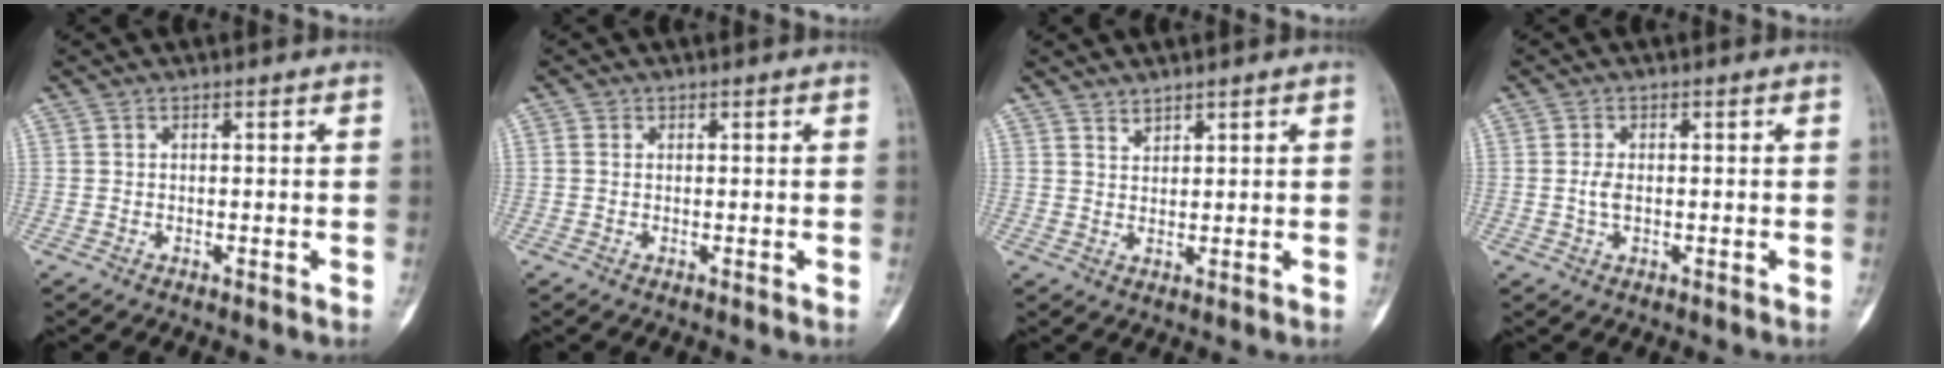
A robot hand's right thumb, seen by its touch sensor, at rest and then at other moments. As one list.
[{"total": 1.0, "force": [0.2, 0.8, 0.6], "torque": [-0.012, 0.002, 0.002]}, {"total": 1.8, "force": [1.7, 0.4, 0.4], "torque": [0.009, -0.016, 0.029]}, {"total": 2.2, "force": [-0.1, 1.2, 1.8], "torque": [-0.039, 0.000, -0.003]}]